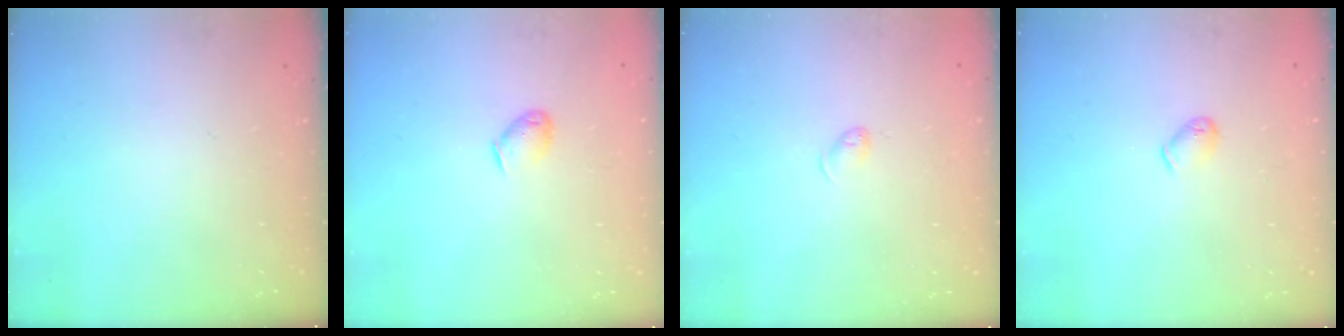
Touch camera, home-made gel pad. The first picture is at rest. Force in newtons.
{"total": 3.8, "press": 3.7, "slide": 0.8}
{"total": 3.7, "press": 3.6, "slide": 0.7}
{"total": 4.9, "press": 4.8, "slide": 0.9}